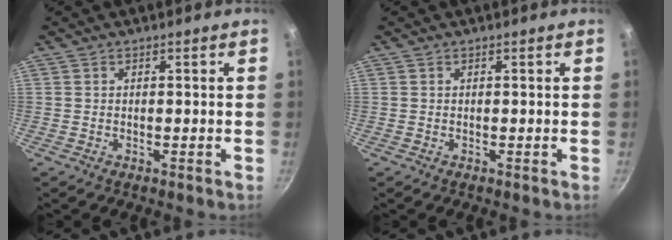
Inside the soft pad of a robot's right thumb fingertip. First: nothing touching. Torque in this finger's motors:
{"motor_torque": [-0.23, 0.01, 0.00, 0.00, 0.00]}